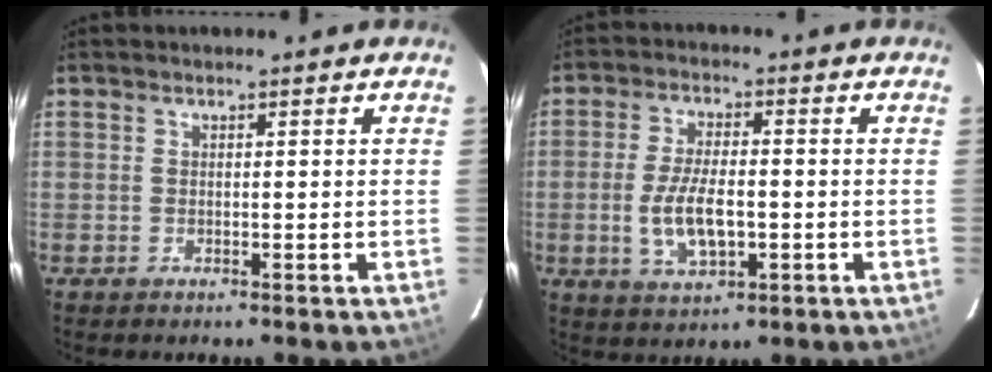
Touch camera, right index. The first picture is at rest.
{"total": 8.6, "force": [-1.7, 3.6, 7.6], "torque": [-0.154, -0.005, -0.027]}